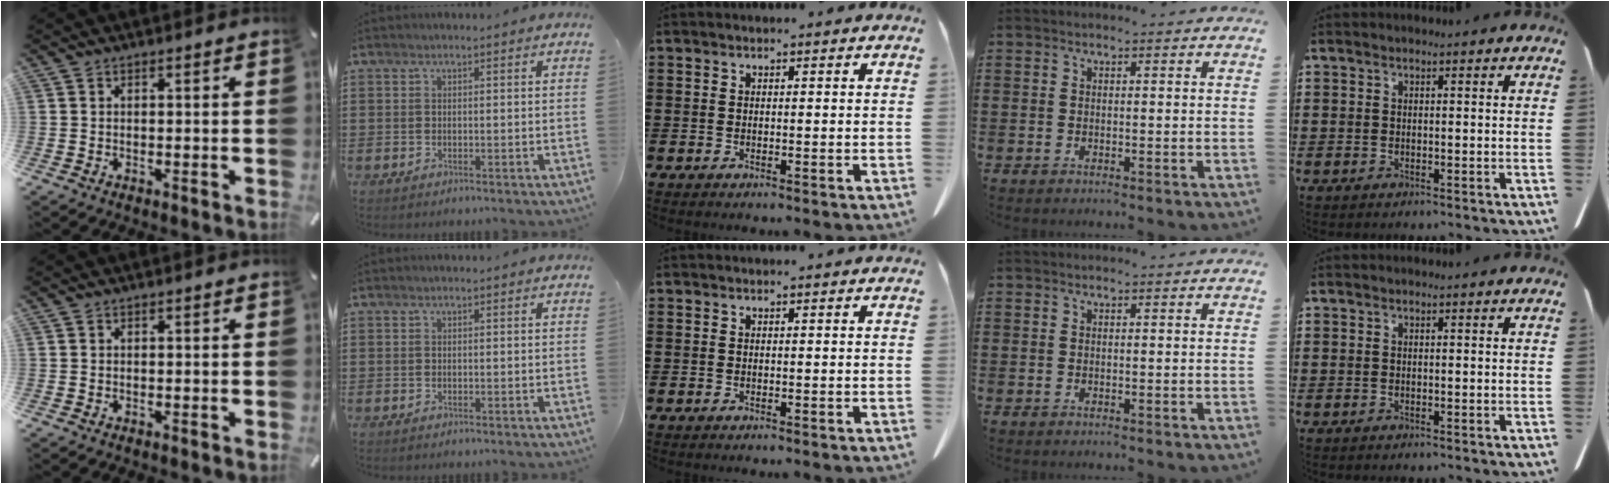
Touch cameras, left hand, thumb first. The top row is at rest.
{}